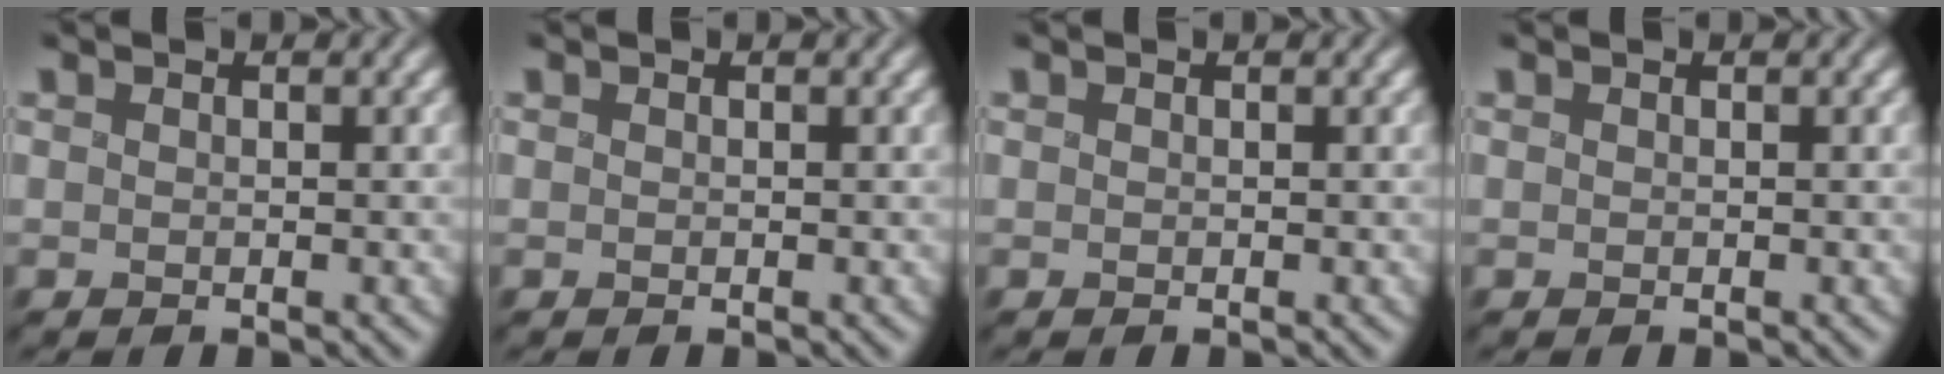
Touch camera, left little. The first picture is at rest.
{"total": 0.0}
{"total": 0.0}
{"total": 0.0}